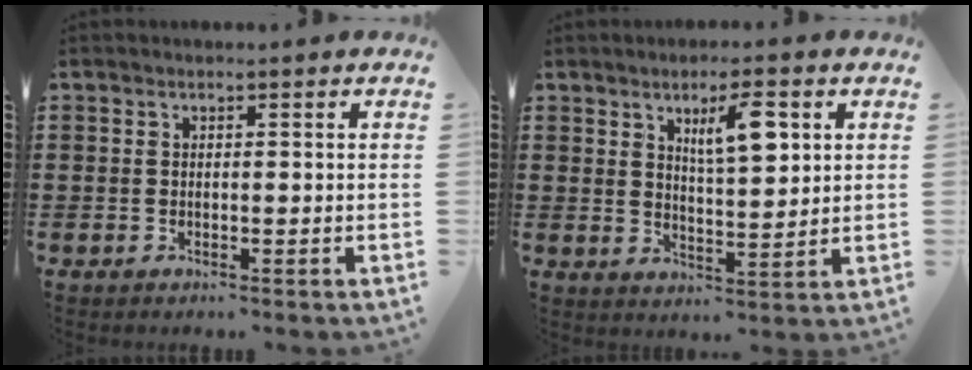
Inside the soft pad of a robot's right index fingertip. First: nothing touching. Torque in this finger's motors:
{"motor_torque": [0.52, -0.38, 0.25, 0.10]}